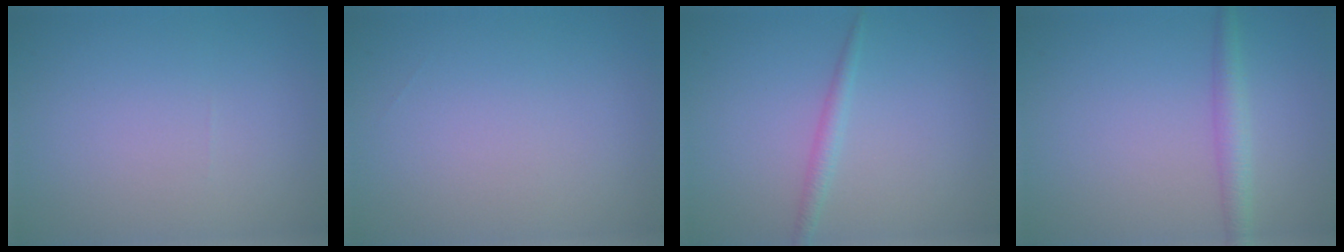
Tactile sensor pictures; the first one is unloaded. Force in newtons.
{"total": 0.0}
{"total": 1.4, "press": 1.4, "slide": 0.1}
{"total": 2.3, "press": 2.3, "slide": 0.1}